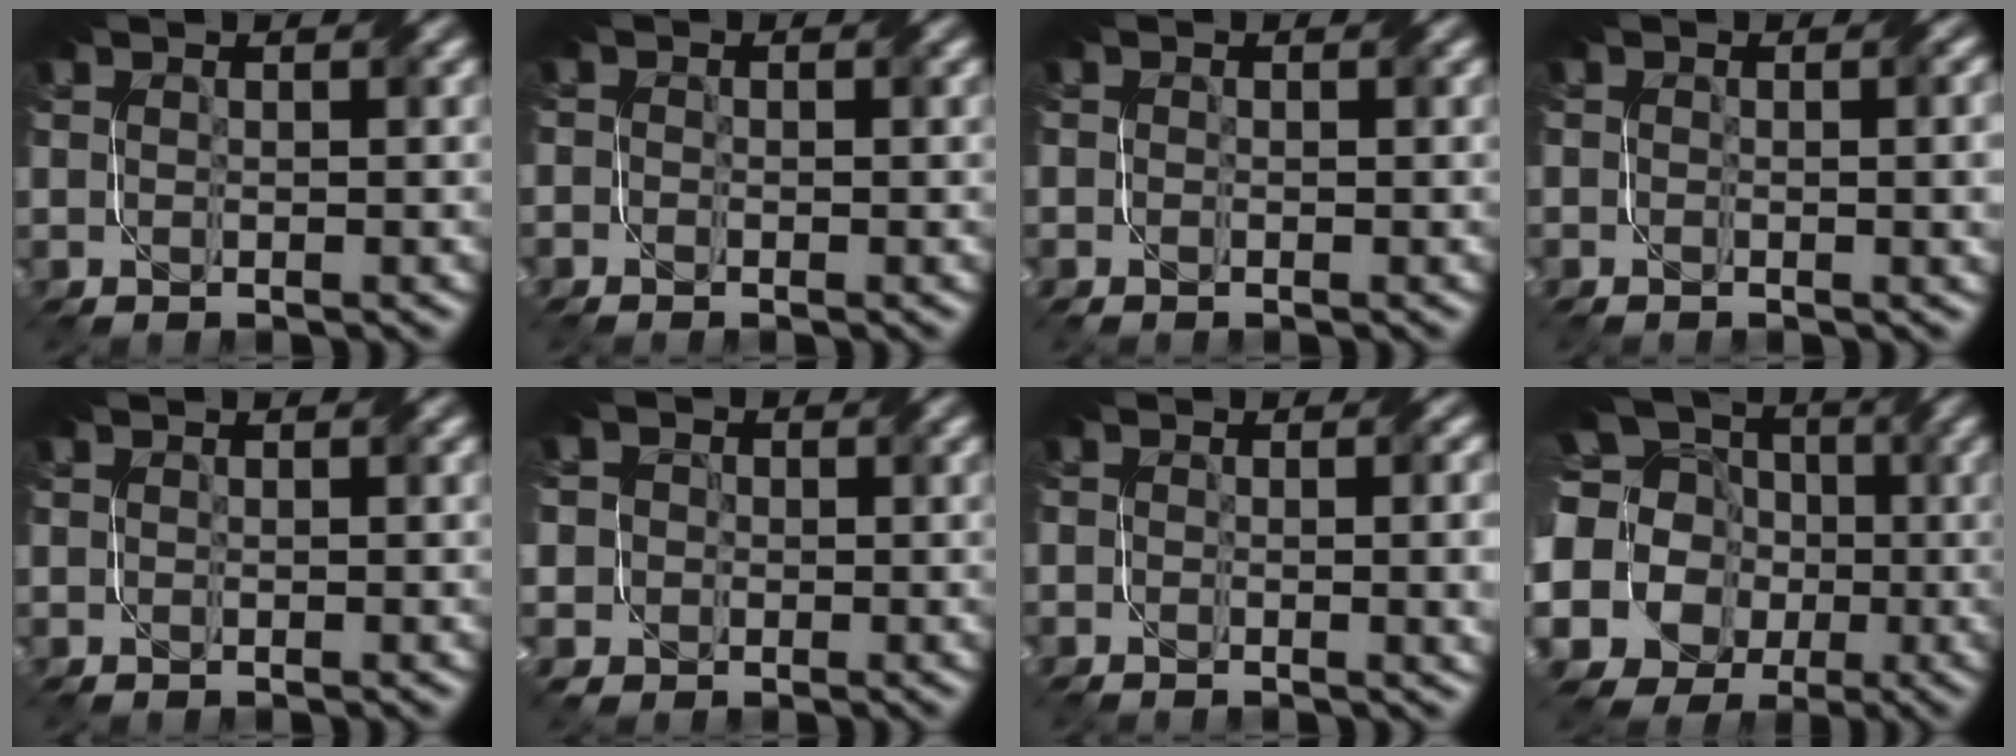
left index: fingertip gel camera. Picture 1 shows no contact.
{"total": 0.8, "force": [-0.7, 0.5, 0.2], "torque": [-0.005, -0.005, -0.015]}
{"total": 0.6, "force": [-0.3, 0.4, 0.2], "torque": [-0.005, -0.004, -0.007]}
{"total": 3.1, "force": [-0.4, 1.4, 2.8], "torque": [-0.023, 0.001, -0.006]}
{"total": 0.0}
{"total": 5.6, "force": [1.0, 5.2, 1.8], "torque": [-0.041, 0.031, -0.011]}
{"total": 4.6, "force": [-0.6, 2.3, 3.9], "torque": [-0.021, 0.002, -0.011]}
{"total": 19.6, "force": [1.0, 17.8, 8.3], "torque": [-0.215, 0.010, -0.030]}